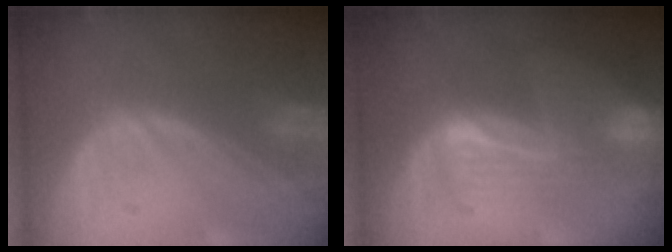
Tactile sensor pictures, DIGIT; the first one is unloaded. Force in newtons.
{"total": 6.5, "press": 6.4, "slide": 1.3}